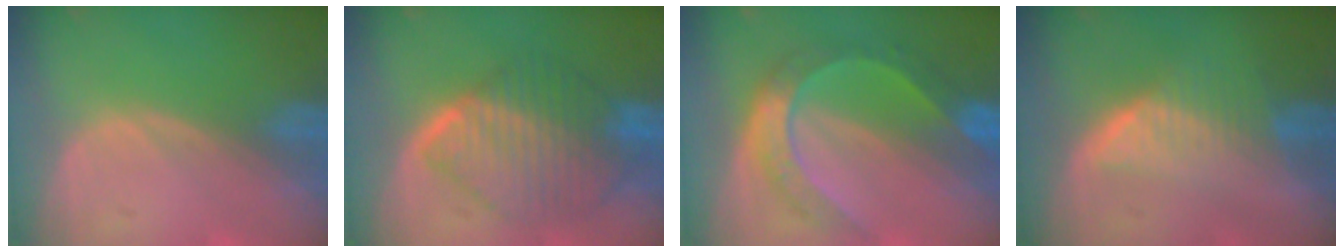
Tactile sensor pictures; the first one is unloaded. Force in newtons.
{"total": 10.0, "press": 9.9, "slide": 0.8}
{"total": 8.3, "press": 8.2, "slide": 0.8}
{"total": 6.6, "press": 5.8, "slide": 3.1}